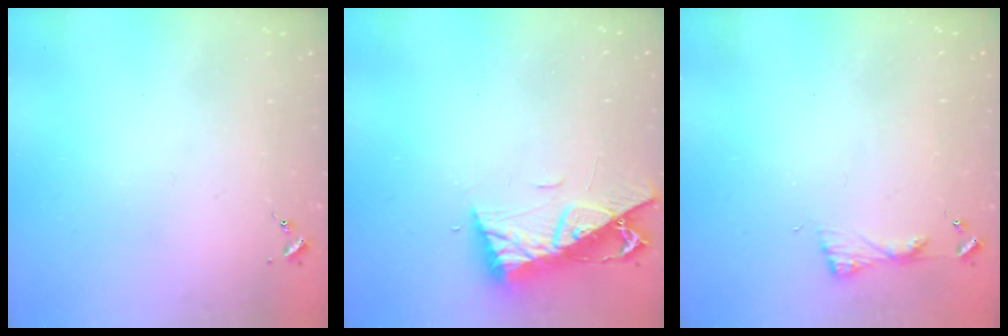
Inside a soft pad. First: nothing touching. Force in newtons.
{"total": 9.4, "press": 9.3, "slide": 1.3}
{"total": 5.0, "press": 4.9, "slide": 0.6}